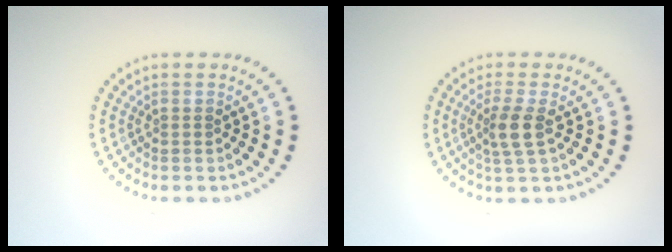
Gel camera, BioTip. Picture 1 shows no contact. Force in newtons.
{"total": 2.4, "press": 1.9, "slide": 1.4}